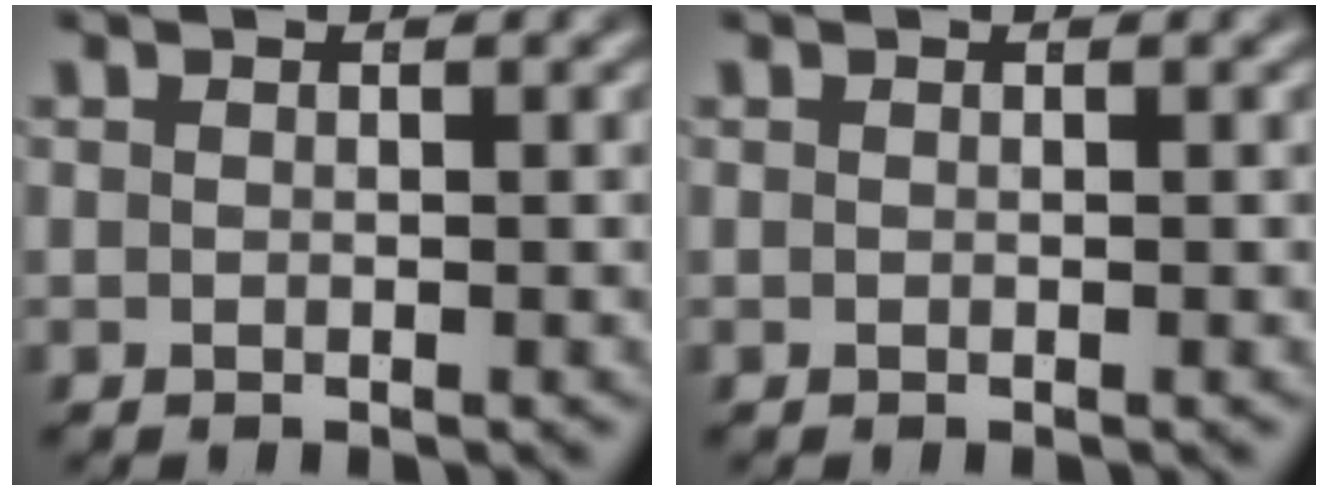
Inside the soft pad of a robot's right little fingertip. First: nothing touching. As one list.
[{"total": 0.0}]